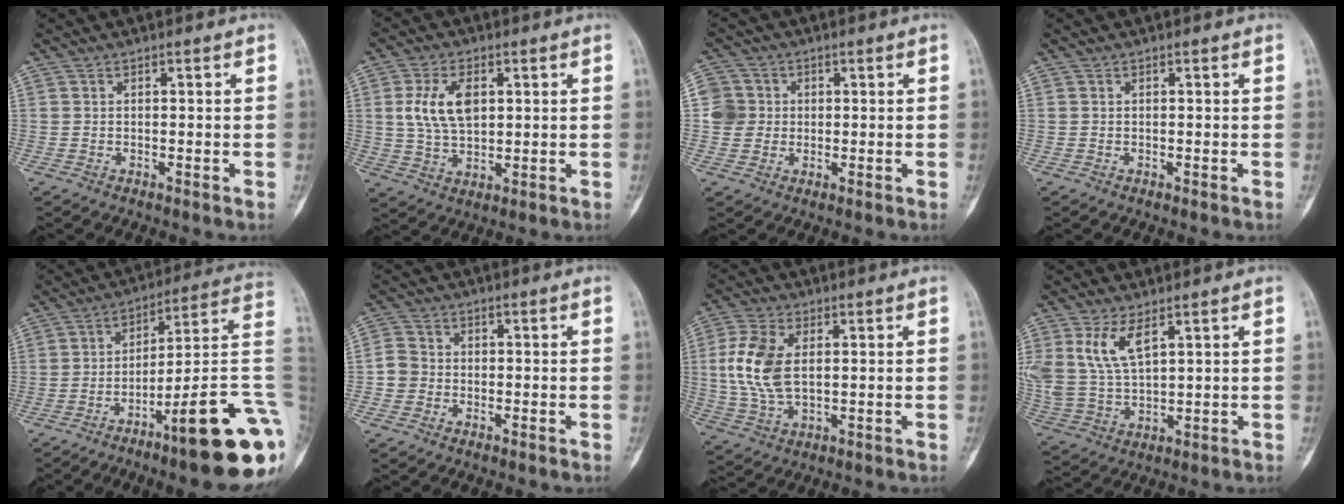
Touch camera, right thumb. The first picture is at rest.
{"total": 9.3, "force": [2.1, 5.4, 7.3], "torque": [-0.136, -0.003, 0.046]}
{"total": 5.0, "force": [0.4, 4.9, 0.7], "torque": [0.016, 0.006, 0.001]}
{"total": 0.0}
{"total": 21.4, "force": [-8.3, 3.0, 19.5], "torque": [-0.206, 0.061, -0.117]}
{"total": 3.6, "force": [-1.0, 3.3, 1.1], "torque": [-0.011, 0.010, -0.028]}
{"total": 10.9, "force": [1.5, 6.1, 8.9], "torque": [-0.194, -0.001, 0.032]}
{"total": 9.5, "force": [4.6, 4.3, 7.1], "torque": [-0.148, -0.012, 0.104]}